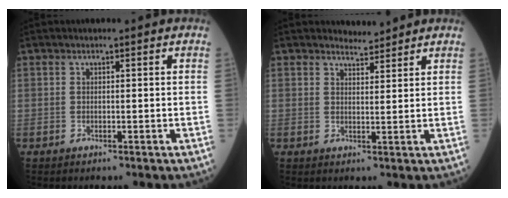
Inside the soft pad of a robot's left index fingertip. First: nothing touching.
{"total": 2.2, "force": [2.2, 0.4, -0.3], "torque": [0.007, -0.001, 0.036]}